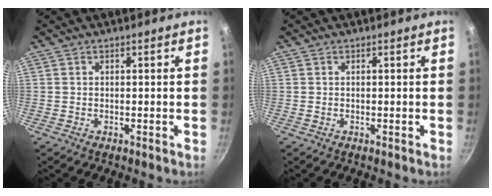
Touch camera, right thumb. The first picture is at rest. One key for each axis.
{"total": 0.0}